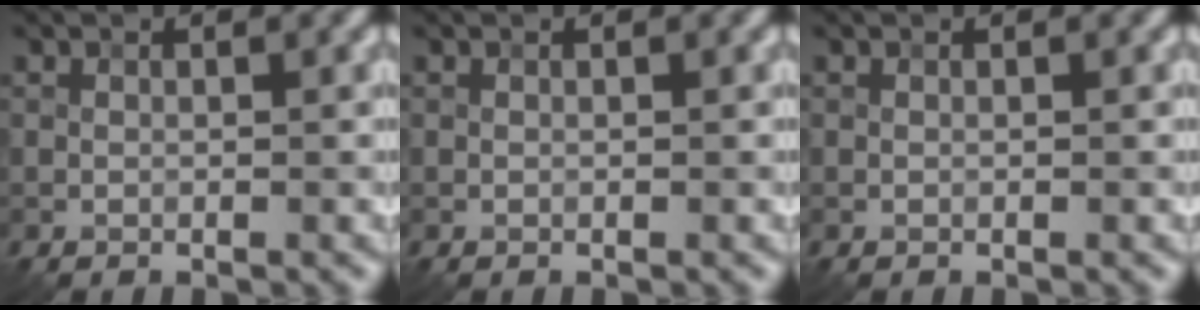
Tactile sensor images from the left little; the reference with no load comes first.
{"total": 0.0}
{"total": 0.0}